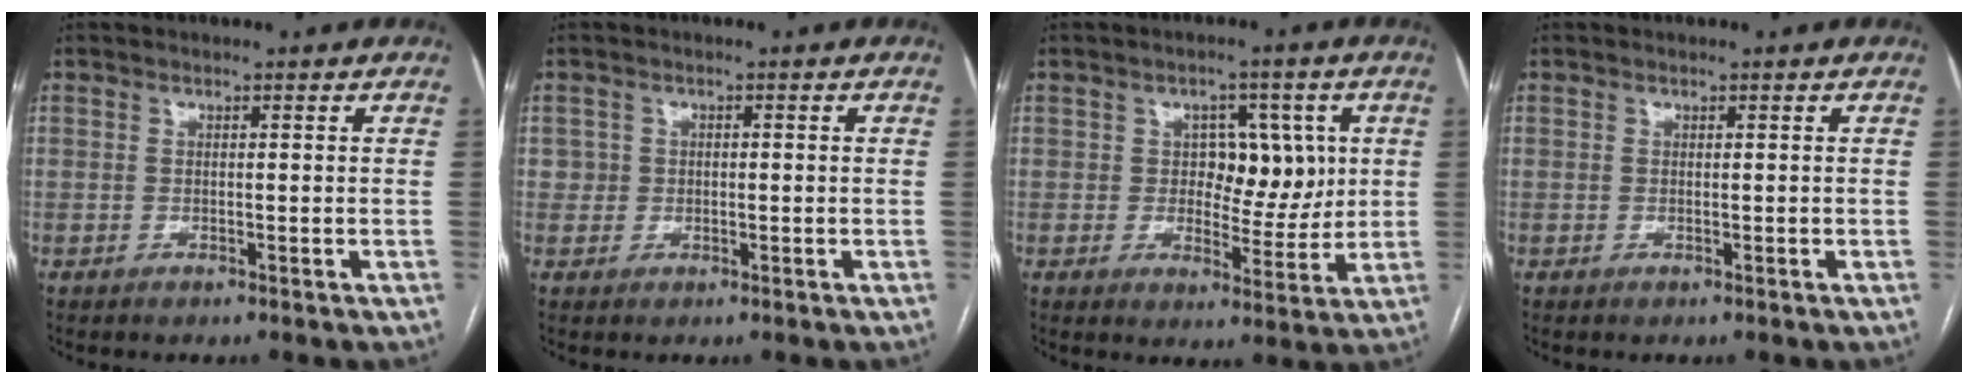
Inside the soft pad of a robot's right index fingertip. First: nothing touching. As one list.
[{"total": 1.7, "force": [0.0, 1.7, 0.0], "torque": [0.006, 0.011, -0.001]}, {"total": 4.9, "force": [1.0, 3.3, 3.6], "torque": [-0.039, 0.008, 0.018]}, {"total": 0.0}]